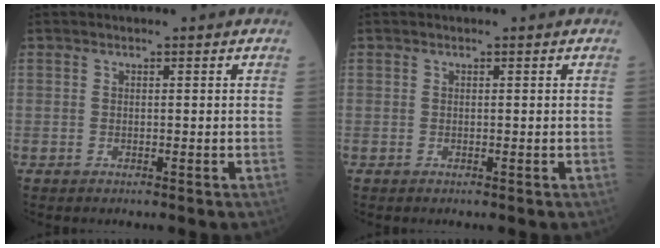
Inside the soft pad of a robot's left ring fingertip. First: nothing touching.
{"total": 0.0}